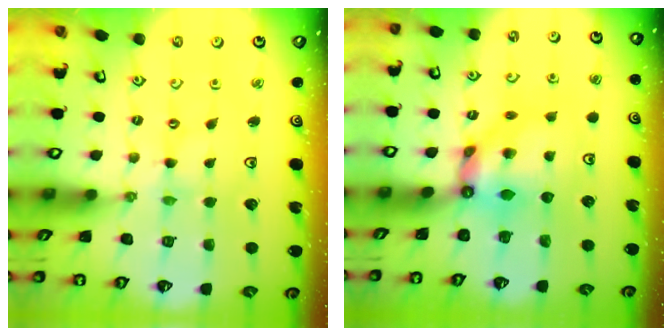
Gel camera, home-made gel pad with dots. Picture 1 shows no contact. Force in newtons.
{"total": 7.6, "press": 7.6, "slide": 0.5}